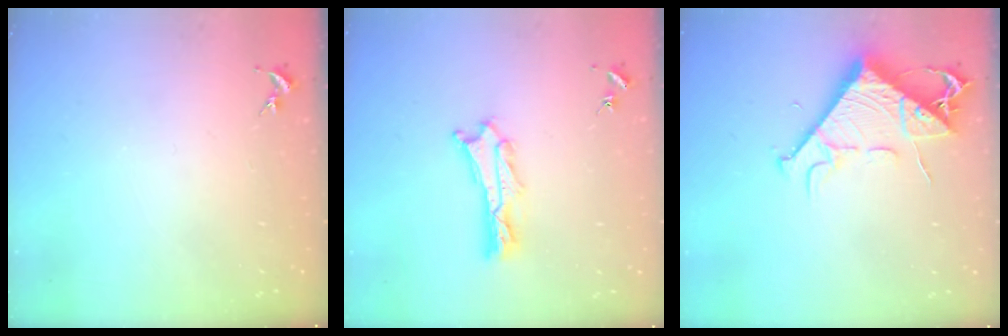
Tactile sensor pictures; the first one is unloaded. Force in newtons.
{"total": 2.4, "press": 2.4, "slide": 0.3}
{"total": 9.2, "press": 9.1, "slide": 1.2}